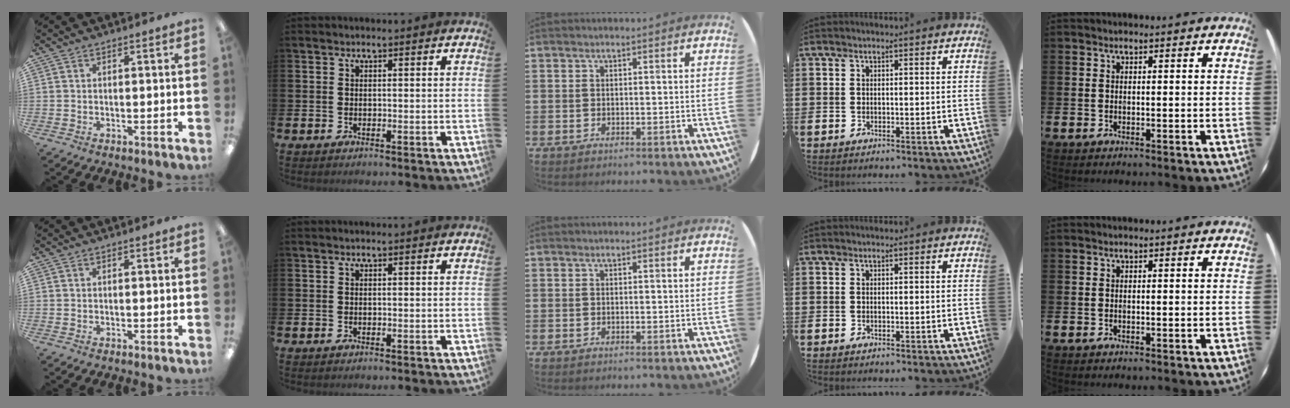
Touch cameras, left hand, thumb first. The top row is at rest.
{}